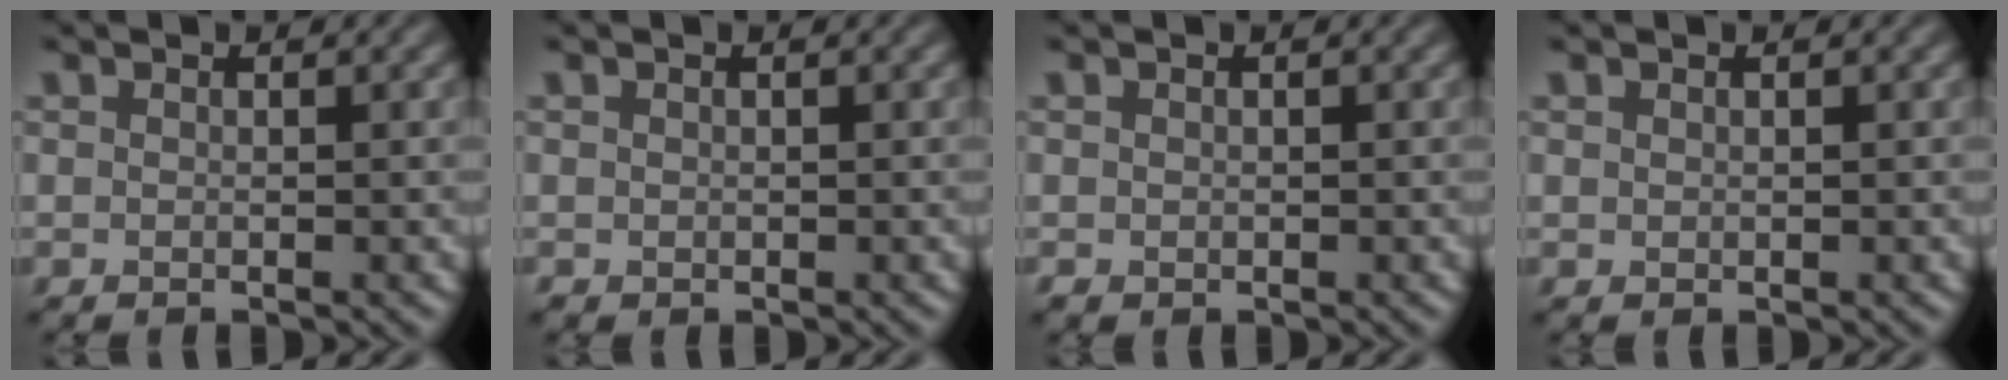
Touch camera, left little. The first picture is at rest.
{"total": 0.6, "force": [0.1, 0.6, 0.0], "torque": [0.006, -0.002, 0.002]}
{"total": 0.9, "force": [0.0, 0.9, 0.1], "torque": [0.002, -0.001, -0.001]}
{"total": 0.5, "force": [0.2, 0.5, 0.0], "torque": [0.003, -0.001, 0.007]}